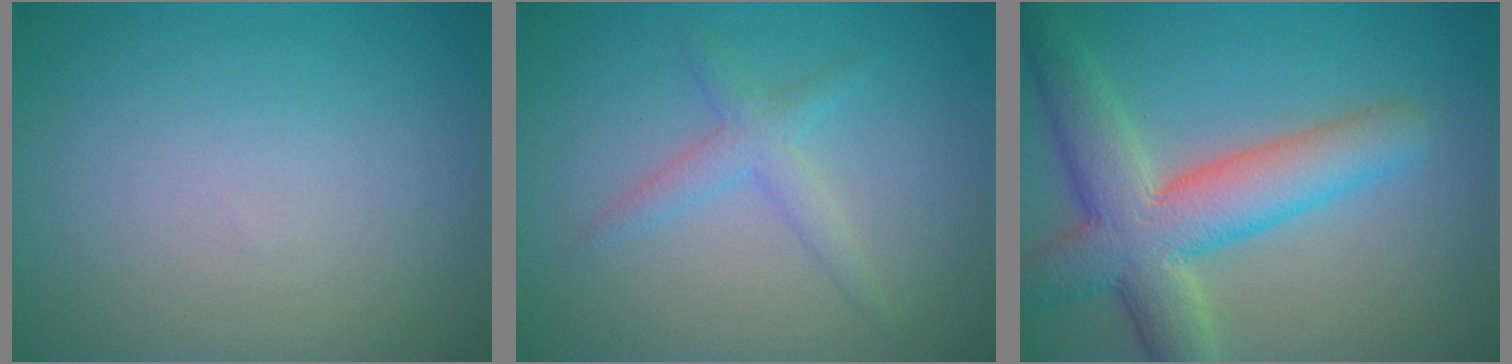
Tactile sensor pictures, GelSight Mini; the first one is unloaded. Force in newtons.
{"total": 2.1, "press": 2.1, "slide": 0.0}
{"total": 8.2, "press": 8.2, "slide": 0.5}